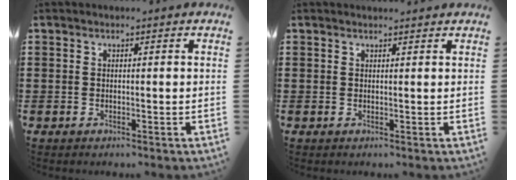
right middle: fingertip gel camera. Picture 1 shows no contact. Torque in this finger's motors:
{"motor_torque": [-0.02, -0.03, 0.00, 0.01]}